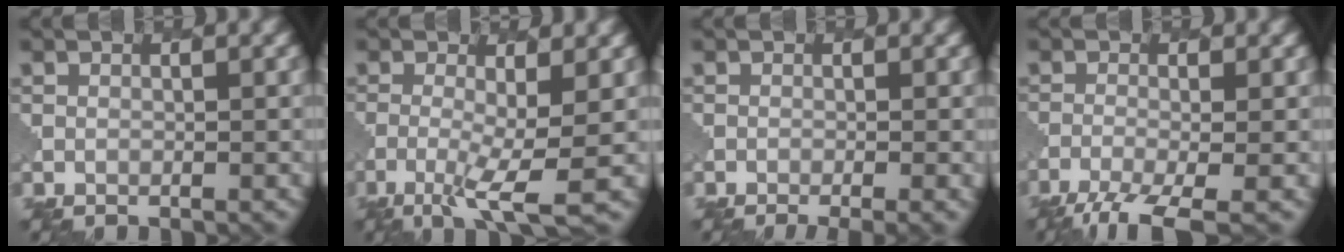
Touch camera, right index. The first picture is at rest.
{"total": 5.1, "force": [-1.7, 1.0, 4.7], "torque": [-0.089, -0.007, -0.036]}
{"total": 2.8, "force": [-1.3, 1.0, 2.3], "torque": [-0.019, 0.000, -0.016]}
{"total": 5.2, "force": [-3.4, 1.3, 3.6], "torque": [-0.063, -0.014, -0.073]}